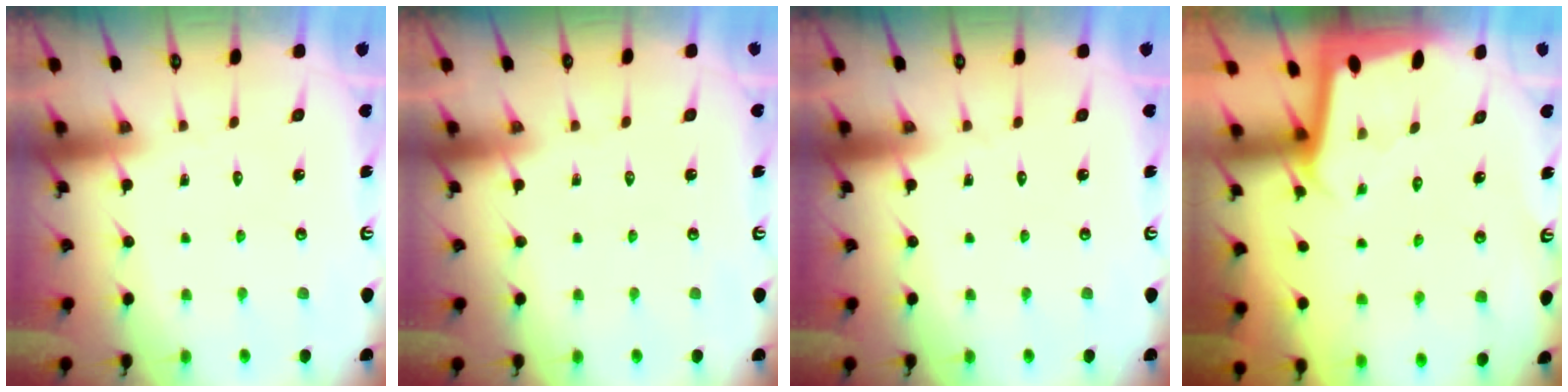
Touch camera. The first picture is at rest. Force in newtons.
{"total": 0.0}
{"total": 0.0}
{"total": 2.0, "press": 2.0, "slide": 0.1}